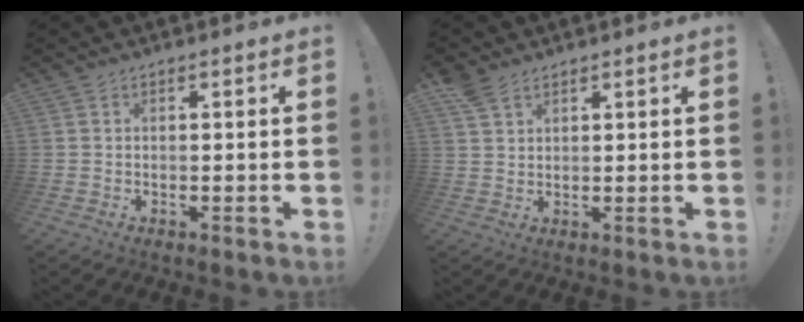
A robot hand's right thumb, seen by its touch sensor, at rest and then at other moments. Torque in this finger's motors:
{"motor_torque": [0.37, 0.44, 0.12, 0.14, -0.01]}